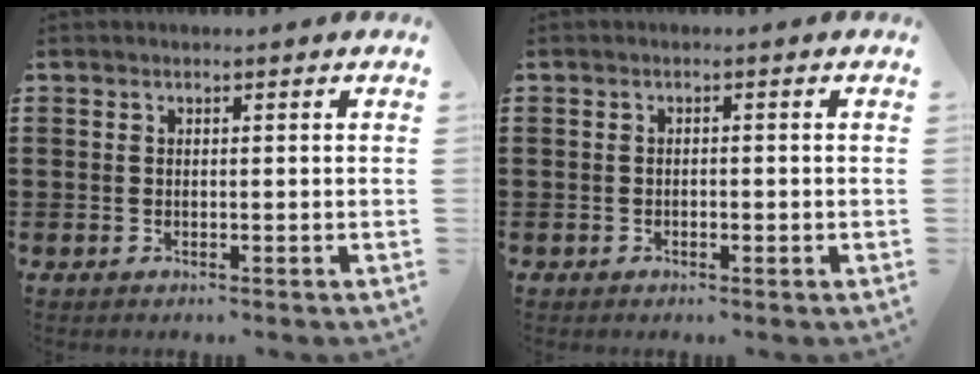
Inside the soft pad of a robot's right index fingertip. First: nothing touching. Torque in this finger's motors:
{"motor_torque": [-0.29, 0.28, 0.00, -0.01]}